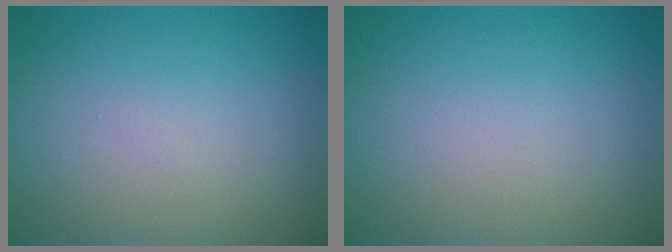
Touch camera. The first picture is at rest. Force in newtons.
{"total": 0.0}